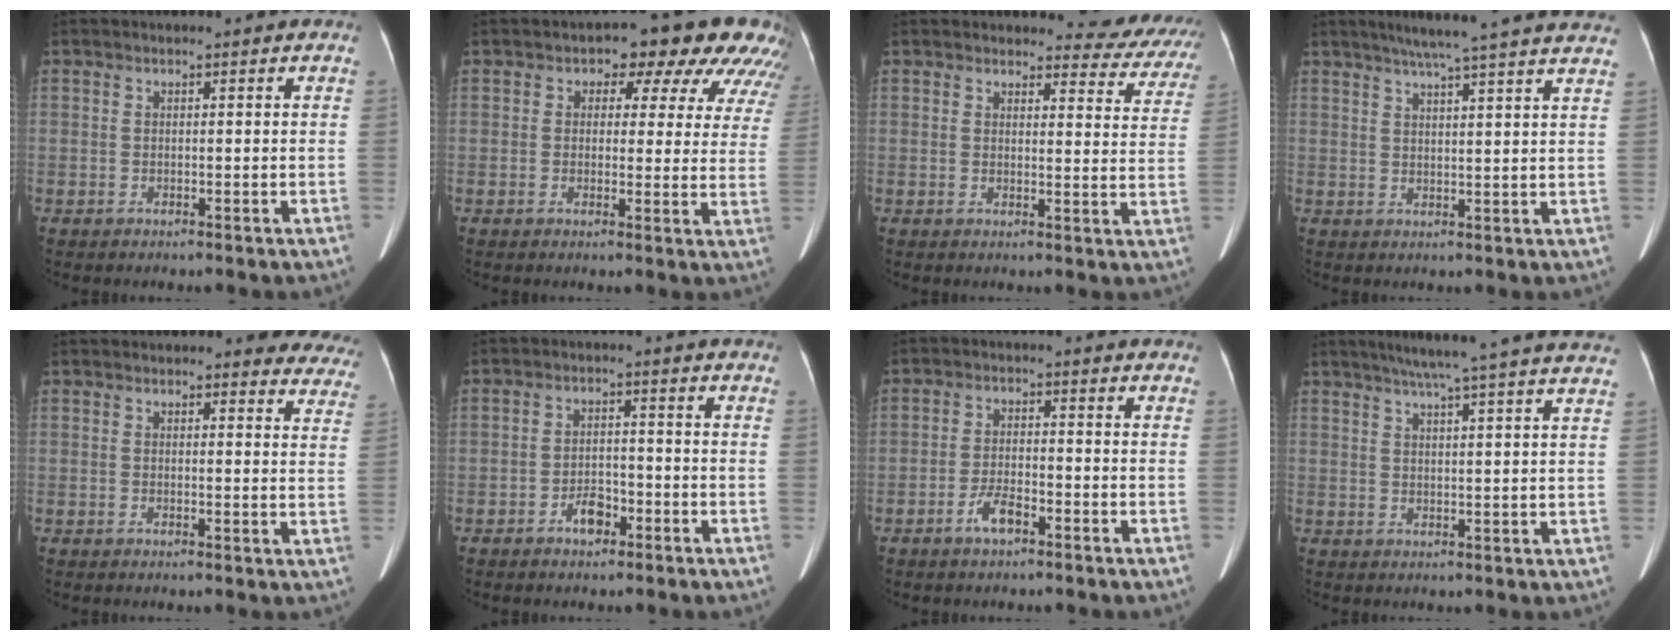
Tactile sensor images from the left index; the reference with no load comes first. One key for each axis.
{"total": 12.4, "fx": 8.3, "fy": 6.1, "fz": 6.8, "tx": -0.054, "ty": 0.021, "tz": 0.068}
{"total": 9.7, "fx": 9.4, "fy": 2.6, "fz": 0.5, "tx": 0.031, "ty": -0.041, "tz": 0.075}
{"total": 18.0, "fx": 15.5, "fy": -0.5, "fz": 9.1, "tx": -0.139, "ty": 0.008, "tz": 0.190}
{"total": 9.7, "fx": 9.1, "fy": 2.8, "fz": 1.6, "tx": 0.034, "ty": -0.020, "tz": 0.063}
{"total": 3.5, "fx": -2.3, "fy": 1.7, "fz": 2.0, "tx": -0.033, "ty": 0.007, "tz": -0.036}
{"total": 3.8, "fx": -2.5, "fy": 1.1, "fz": 2.6, "tx": -0.052, "ty": 0.002, "tz": -0.048}
{"total": 17.5, "fx": 14.9, "fy": -1.0, "fz": 9.1, "tx": -0.142, "ty": 0.003, "tz": 0.183}